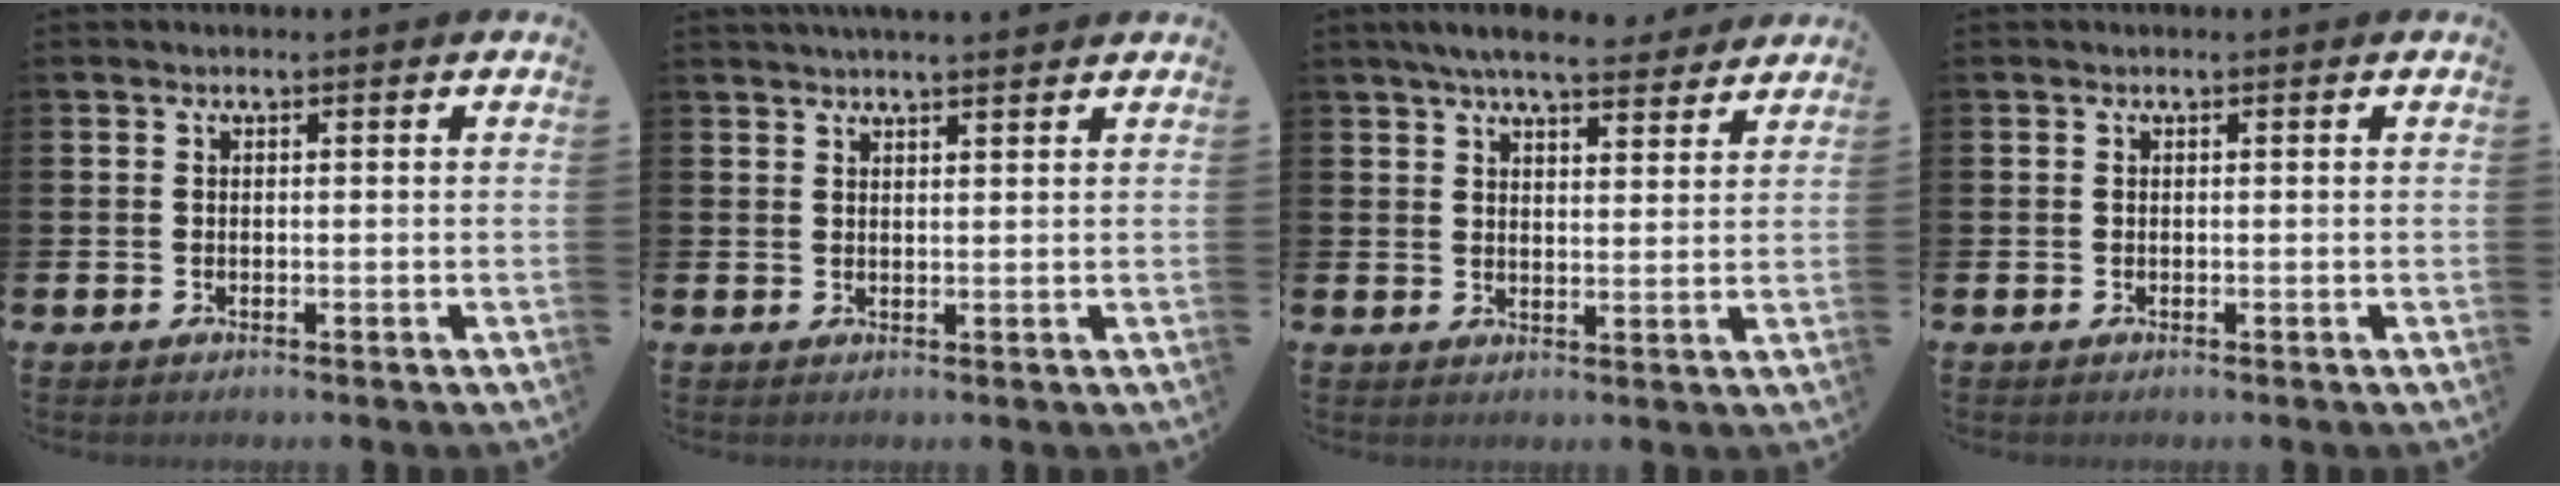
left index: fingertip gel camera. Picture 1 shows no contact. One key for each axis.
{"total": 2.5, "fx": 2.4, "fy": -0.1, "fz": 0.4, "tx": -0.004, "ty": -0.009, "tz": 0.043}
{"total": 6.1, "fx": 5.7, "fy": 1.1, "fz": 2.1, "tx": -0.047, "ty": -0.020, "tz": 0.101}
{"total": 0.0}